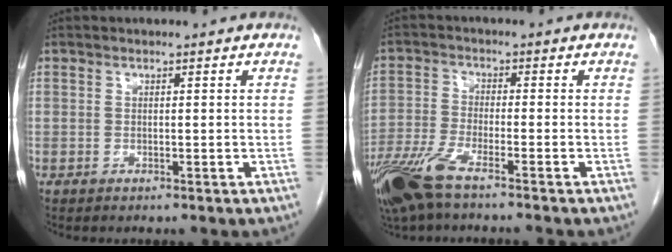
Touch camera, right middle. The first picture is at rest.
{"total": 8.9, "force": [-6.5, 1.2, 6.0], "torque": [-0.125, -0.022, -0.128]}